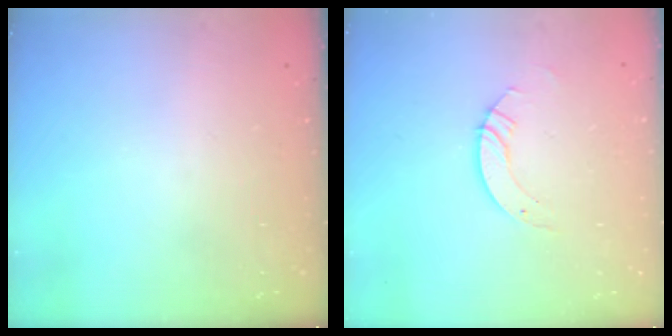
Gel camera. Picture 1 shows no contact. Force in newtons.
{"total": 3.9, "press": 3.8, "slide": 0.3}